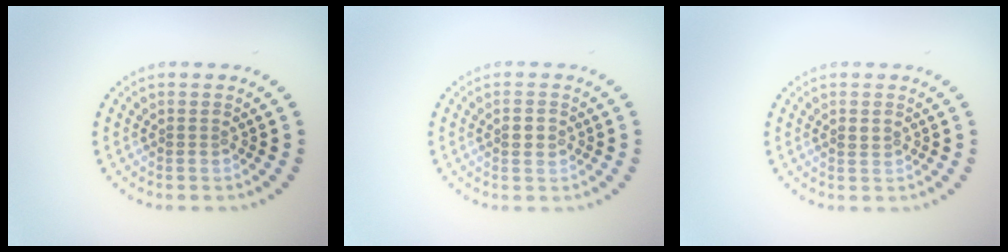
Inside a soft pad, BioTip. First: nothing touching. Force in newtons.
{"total": 1.4, "press": 1.4, "slide": 0.1}
{"total": 0.8, "press": 0.8, "slide": 0.1}